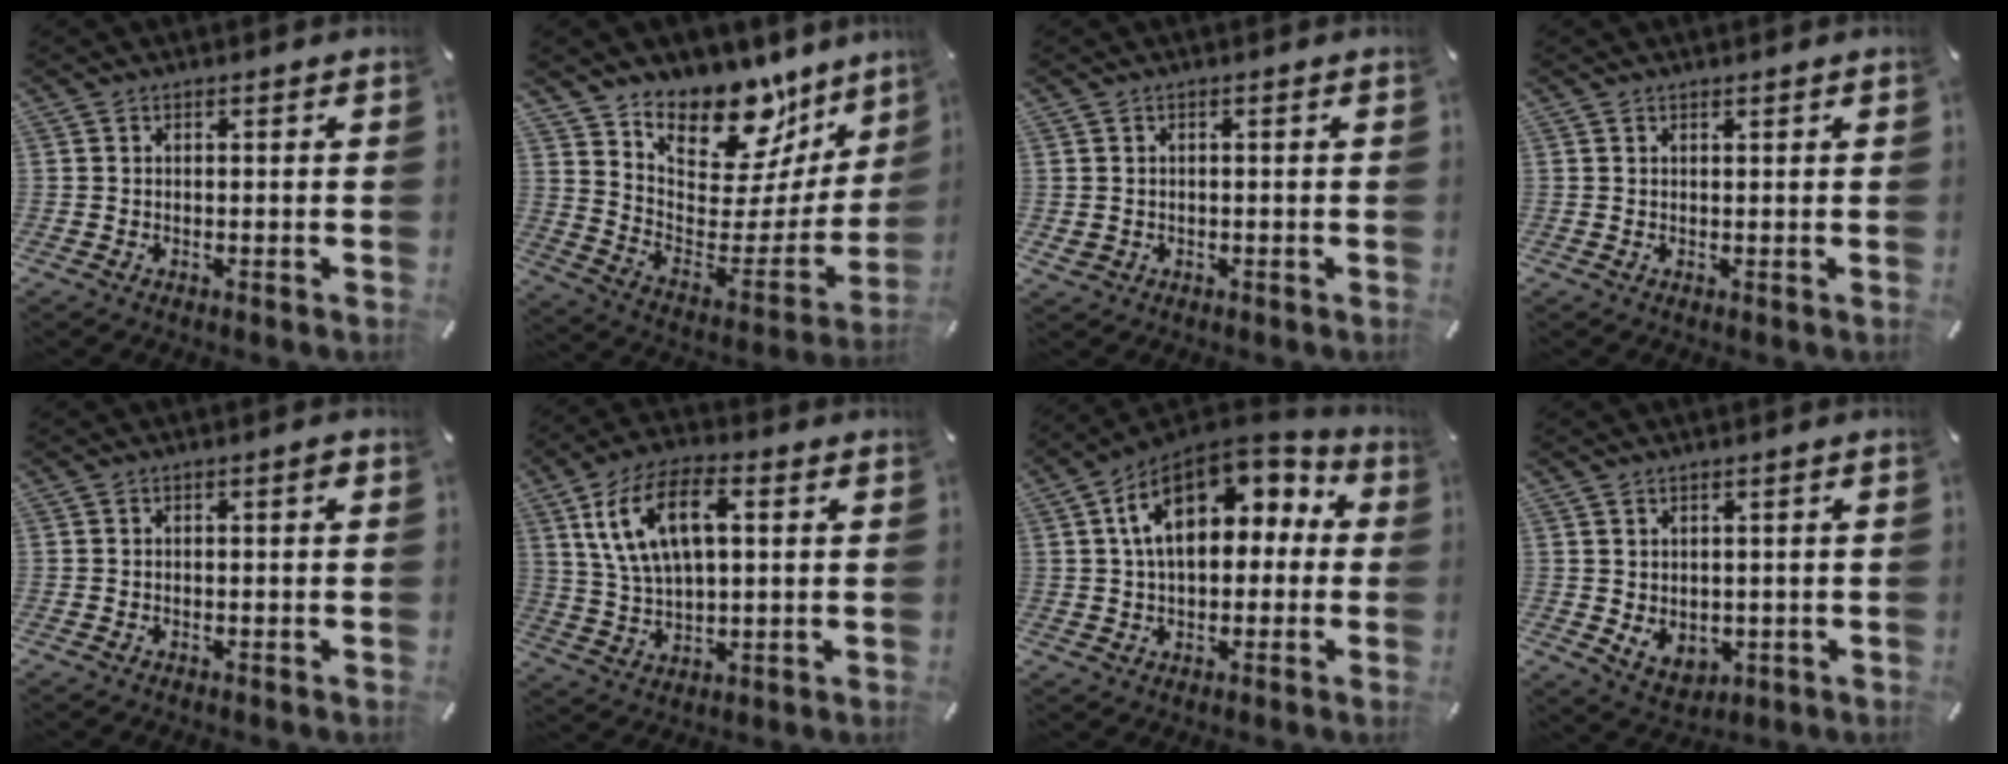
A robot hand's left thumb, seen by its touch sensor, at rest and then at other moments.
{"total": 17.2, "force": [14.5, 7.9, 4.8], "torque": [-0.067, -0.136, 0.251]}
{"total": 1.3, "force": [-0.1, 1.2, 0.4], "torque": [-0.008, 0.003, -0.003]}
{"total": 0.5, "force": [0.5, 0.0, 0.1], "torque": [-0.004, -0.004, 0.011]}
{"total": 1.0, "force": [-0.1, 0.2, 1.0], "torque": [-0.020, 0.001, -0.003]}
{"total": 13.5, "force": [4.8, 7.1, 10.4], "torque": [-0.226, 0.008, 0.084]}
{"total": 15.0, "force": [5.2, 9.9, 10.0], "torque": [-0.186, -0.025, 0.093]}
{"total": 4.5, "force": [1.2, 4.0, 1.5], "torque": [-0.018, -0.015, 0.024]}